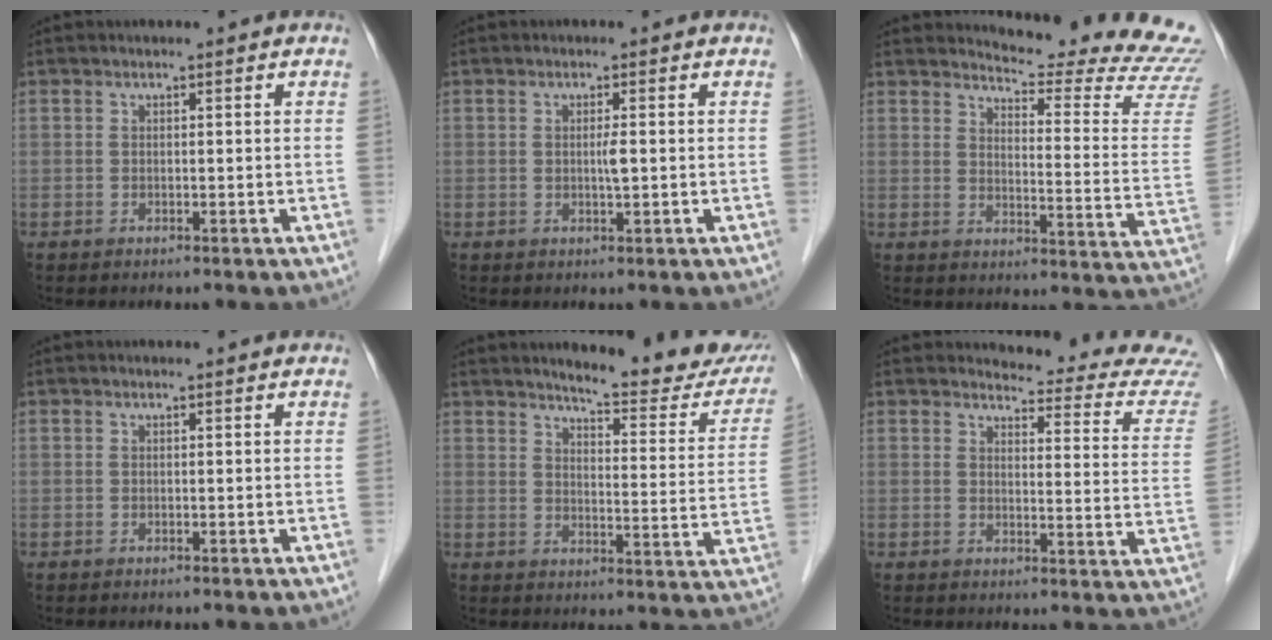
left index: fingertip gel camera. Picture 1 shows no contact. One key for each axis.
{"total": 1.5, "fx": 0.1, "fy": 0.1, "fz": 1.5, "tx": -0.028, "ty": 0.000, "tz": 0.001}
{"total": 19.7, "fx": 19.2, "fy": 0.1, "fz": 4.3, "tx": -0.060, "ty": -0.151, "tz": 0.211}
{"total": 1.0, "fx": 0.9, "fy": 0.2, "fz": 0.2, "tx": -0.011, "ty": 0.008, "tz": 0.010}
{"total": 17.1, "fx": 15.5, "fy": 2.4, "fz": 6.8, "tx": -0.071, "ty": -0.060, "tz": 0.173}
{"total": 14.3, "fx": 14.2, "fy": -0.1, "fz": 1.6, "tx": -0.001, "ty": -0.104, "tz": 0.135}